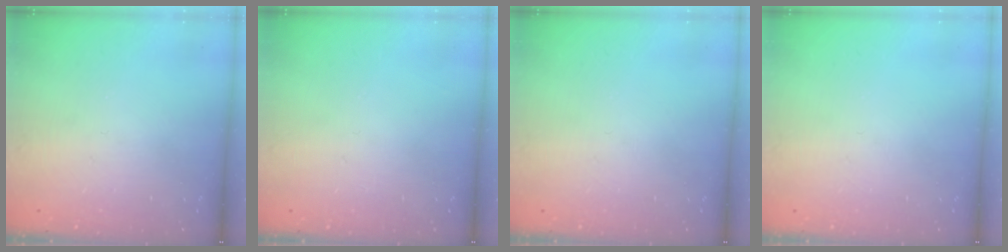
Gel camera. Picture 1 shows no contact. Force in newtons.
{"total": 0.0}
{"total": 0.0}
{"total": 0.0}